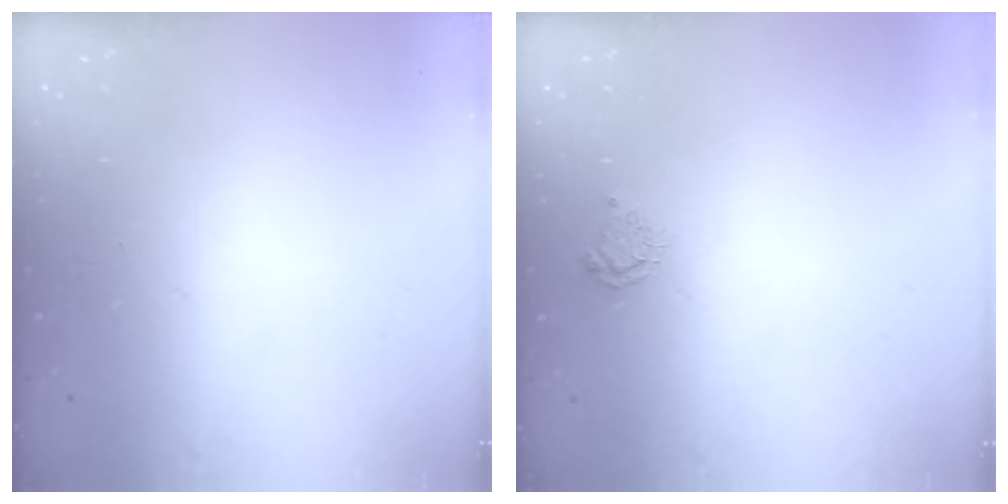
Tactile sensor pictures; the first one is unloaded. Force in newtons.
{"total": 4.4, "press": 4.3, "slide": 0.5}